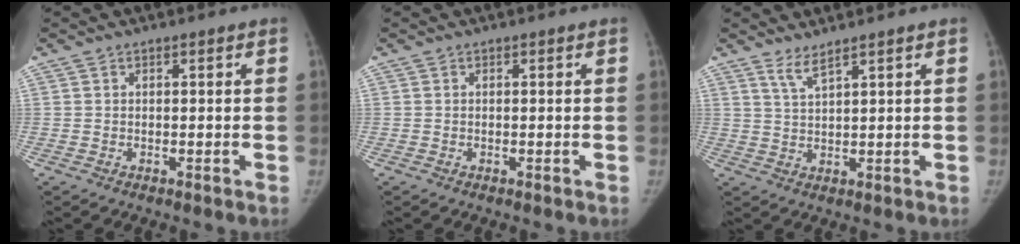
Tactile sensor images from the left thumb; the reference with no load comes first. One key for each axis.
{"total": 0.0}
{"total": 3.0, "fx": 2.4, "fy": 0.1, "fz": 1.8, "tx": -0.037, "ty": -0.021, "tz": 0.052}